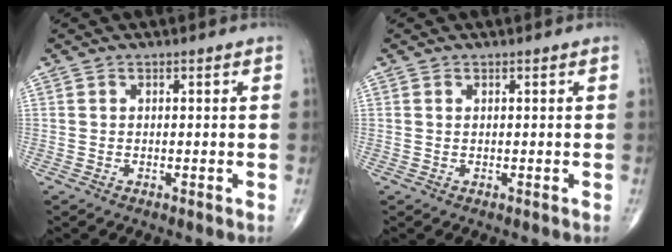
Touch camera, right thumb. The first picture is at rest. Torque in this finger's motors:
{"motor_torque": [0.10, 0.05, -0.09, -0.18, 0.01]}